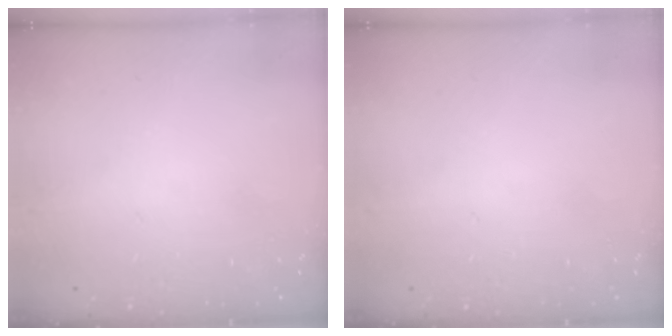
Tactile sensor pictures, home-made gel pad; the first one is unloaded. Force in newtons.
{"total": 0.0}